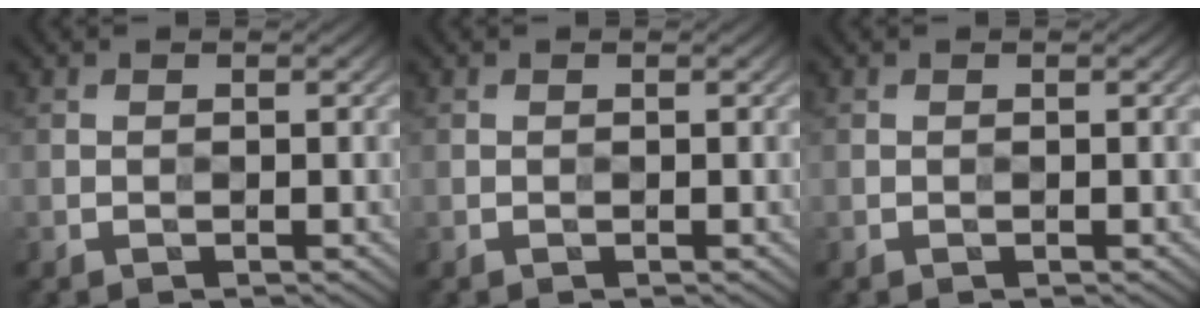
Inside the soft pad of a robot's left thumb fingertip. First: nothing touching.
{"total": 0.0}
{"total": 0.0}